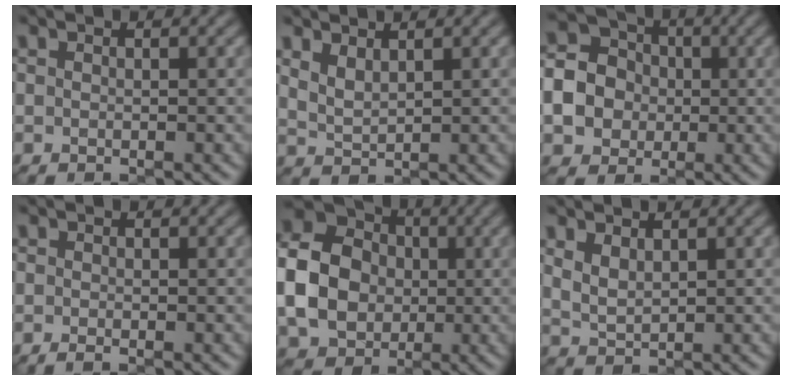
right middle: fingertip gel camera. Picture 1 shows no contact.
{"total": 1.9, "force": [1.4, 0.8, 1.1], "torque": [-0.025, -0.004, 0.034]}
{"total": 7.1, "force": [-0.9, 6.3, 3.1], "torque": [-0.070, 0.001, -0.031]}
{"total": 0.7, "force": [-0.4, 0.2, 0.5], "torque": [-0.011, -0.003, -0.009]}
{"total": 10.0, "force": [-0.7, 8.3, 5.6], "torque": [-0.132, 0.006, -0.025]}
{"total": 2.0, "force": [1.3, 1.0, 1.2], "torque": [-0.031, -0.003, 0.031]}